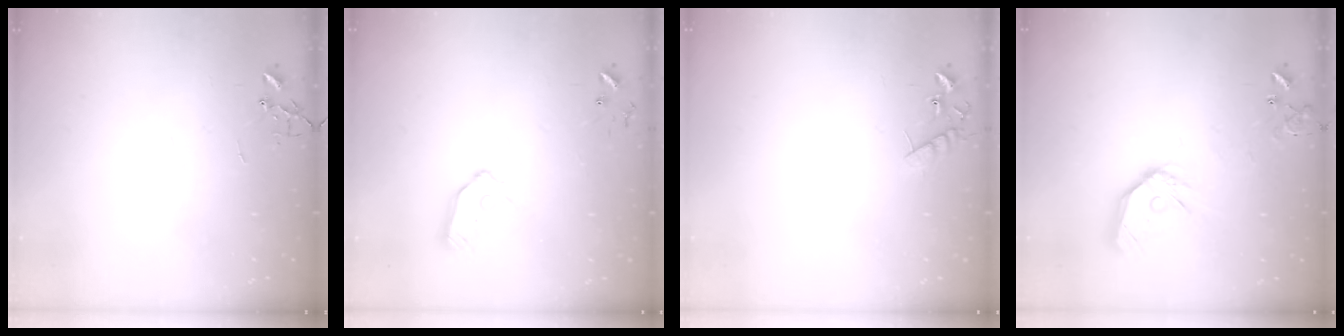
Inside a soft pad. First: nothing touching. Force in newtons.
{"total": 8.0, "press": 8.0, "slide": 0.5}
{"total": 8.0, "press": 8.0, "slide": 0.4}
{"total": 15.3, "press": 15.1, "slide": 2.1}